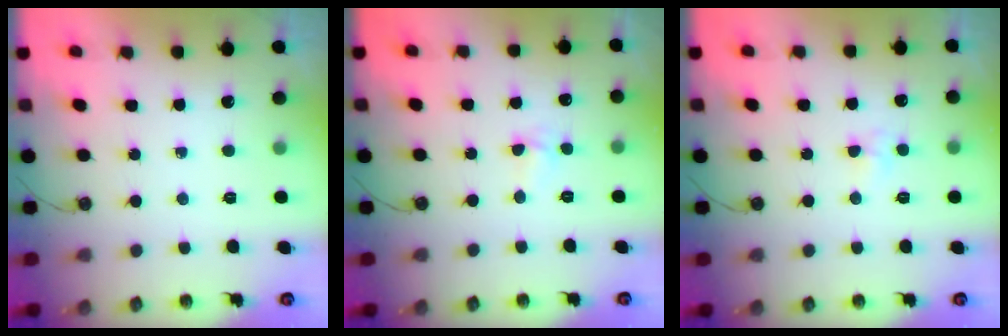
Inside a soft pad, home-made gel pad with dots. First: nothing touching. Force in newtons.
{"total": 2.9, "press": 2.9, "slide": 0.4}
{"total": 3.4, "press": 3.4, "slide": 0.3}